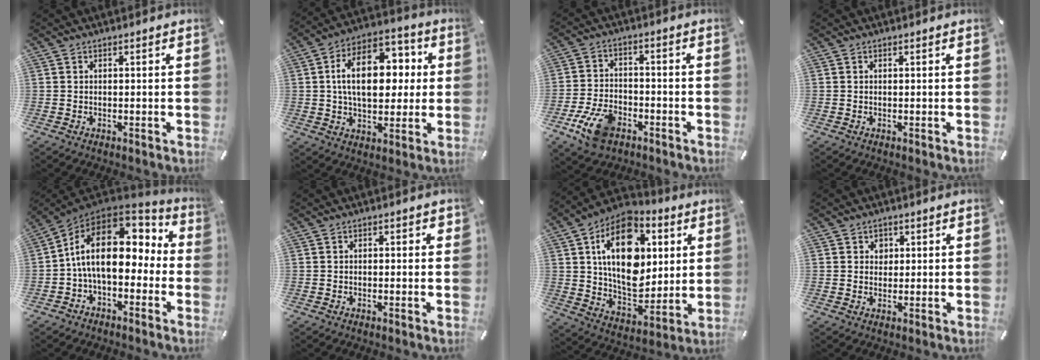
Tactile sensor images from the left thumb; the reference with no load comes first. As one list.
[{"total": 17.2, "force": [2.3, 11.0, 13.1], "torque": [-0.218, 0.006, 0.038]}, {"total": 10.4, "force": [-5.5, 6.1, 6.3], "torque": [-0.134, 0.022, -0.098]}, {"total": 0.0}, {"total": 16.8, "force": [1.7, 9.6, 13.6], "torque": [-0.264, -0.006, 0.030]}, {"total": 1.0, "force": [-0.4, 0.7, 0.5], "torque": [-0.009, 0.006, -0.010]}, {"total": 21.3, "force": [6.0, 14.4, 14.5], "torque": [-0.251, -0.026, 0.104]}, {"total": 2.6, "force": [0.7, 2.4, 0.5], "torque": [0.002, -0.001, 0.006]}]